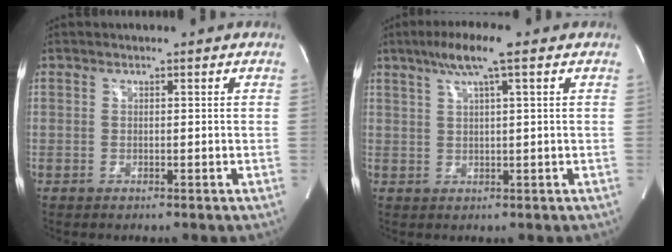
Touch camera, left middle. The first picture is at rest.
{"total": 6.1, "force": [3.4, -0.2, 5.1], "torque": [-0.098, 0.015, 0.061]}